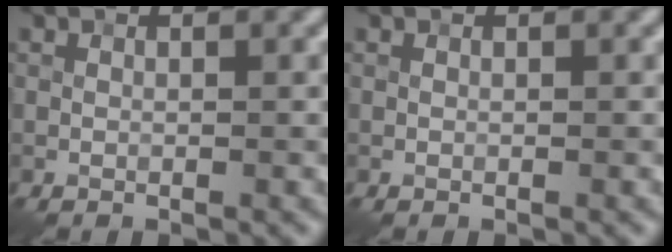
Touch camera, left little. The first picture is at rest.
{"total": 0.0}